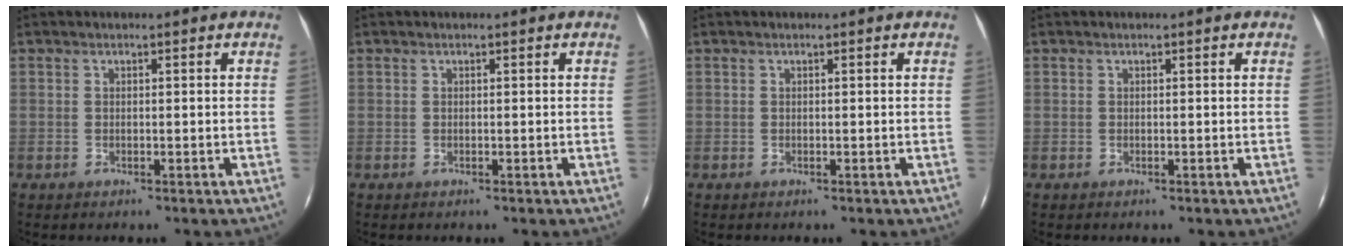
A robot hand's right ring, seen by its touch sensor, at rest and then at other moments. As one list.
[{"total": 0.0}, {"total": 0.0}, {"total": 0.0}]